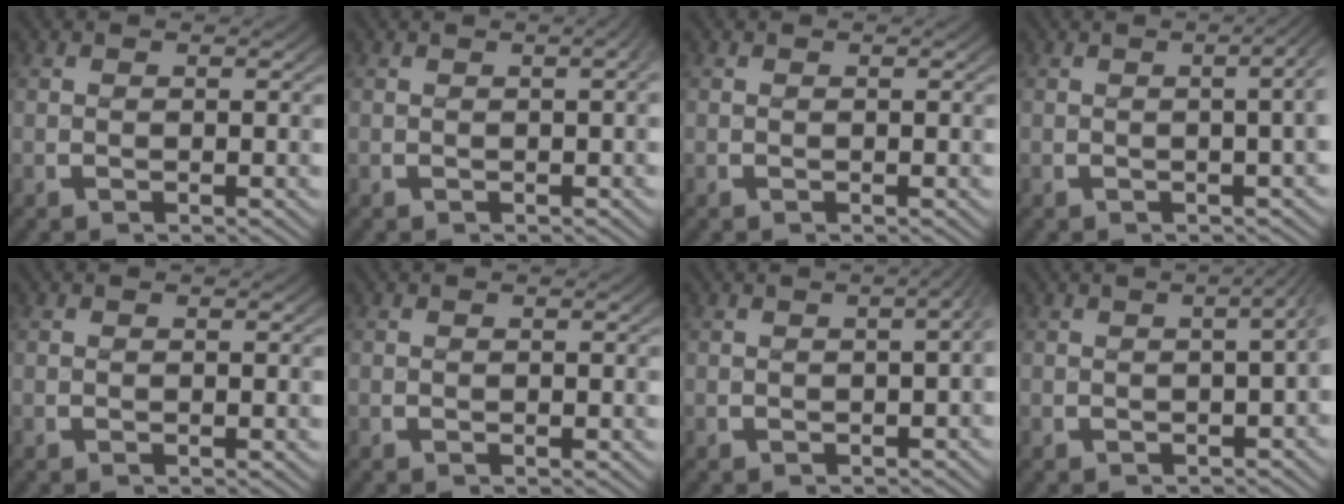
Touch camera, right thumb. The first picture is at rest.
{"total": 2.4, "force": [0.2, 1.0, 2.2], "torque": [-0.017, 0.014, -0.002]}
{"total": 0.0}
{"total": 4.9, "force": [1.1, 2.4, 4.1], "torque": [-0.020, 0.026, 0.000]}
{"total": 0.0}
{"total": 0.0}
{"total": 4.9, "force": [1.0, 2.6, 4.0], "torque": [-0.026, 0.035, -0.003]}
{"total": 5.4, "force": [1.5, 3.1, 4.1], "torque": [-0.026, 0.035, 0.003]}